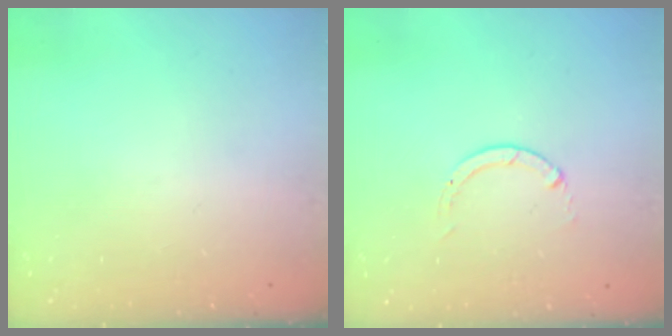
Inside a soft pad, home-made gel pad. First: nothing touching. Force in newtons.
{"total": 0.0}